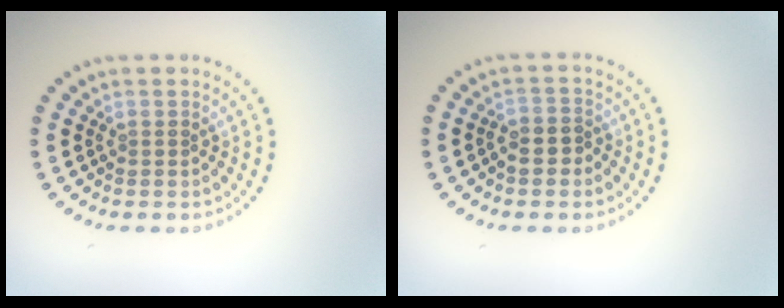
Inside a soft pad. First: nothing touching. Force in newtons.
{"total": 1.5, "press": 1.3, "slide": 0.6}